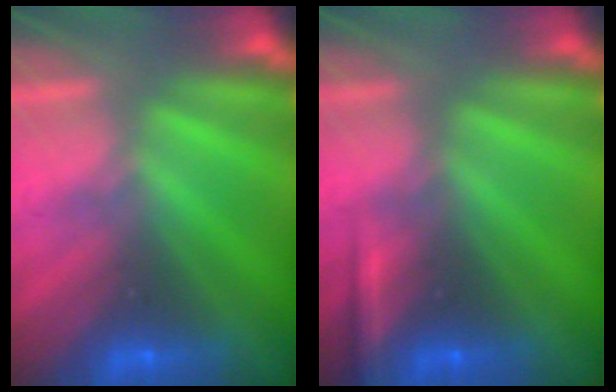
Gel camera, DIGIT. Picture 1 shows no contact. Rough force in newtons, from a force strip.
{"total": 2.3}